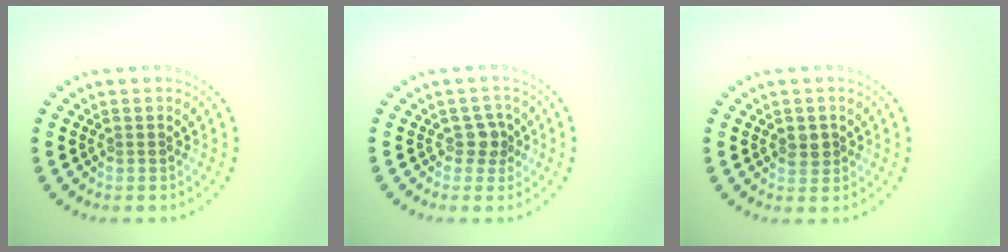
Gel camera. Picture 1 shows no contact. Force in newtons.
{"total": 1.6, "press": 1.3, "slide": 1.0}
{"total": 1.5, "press": 1.5, "slide": 0.3}